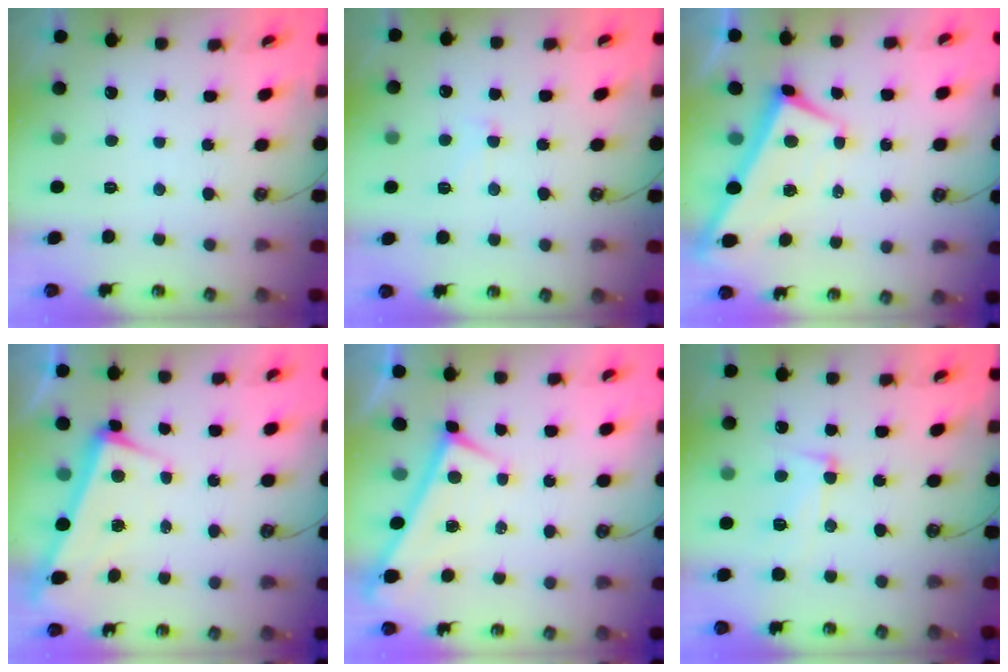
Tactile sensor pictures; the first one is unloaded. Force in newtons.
{"total": 0.8, "press": 0.2, "slide": 0.8}
{"total": 3.7, "press": 3.6, "slide": 0.7}
{"total": 3.3, "press": 3.1, "slide": 0.9}
{"total": 0.0}
{"total": 6.7, "press": 6.6, "slide": 1.3}